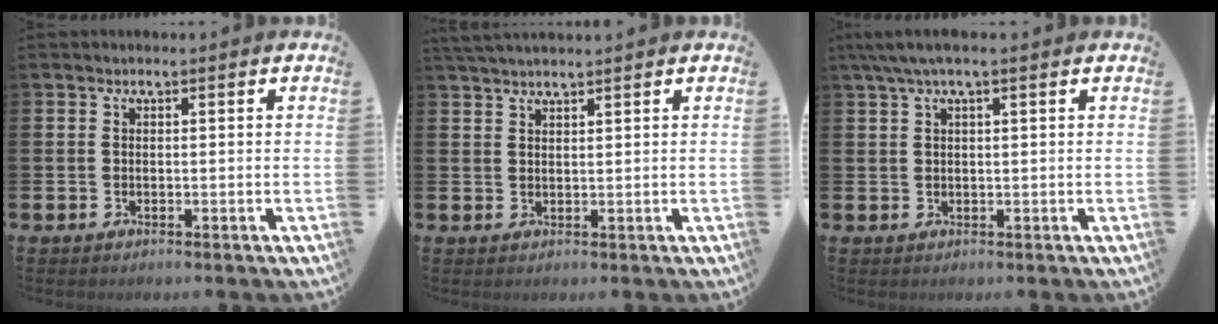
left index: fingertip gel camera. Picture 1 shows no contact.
{"total": 2.0, "force": [1.9, 0.0, 0.4], "torque": [-0.005, -0.006, 0.034]}
{"total": 2.9, "force": [1.8, 0.3, 2.2], "torque": [-0.045, 0.003, 0.032]}